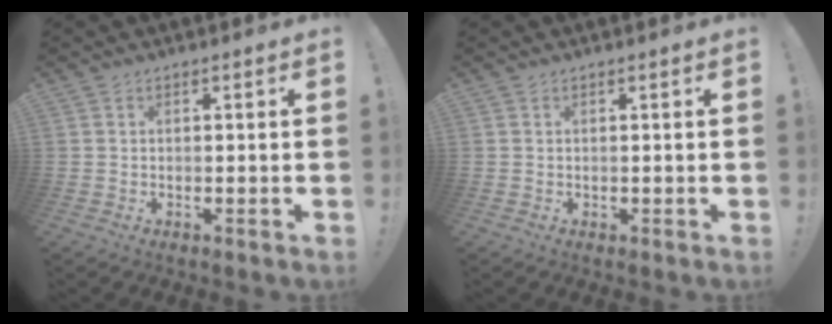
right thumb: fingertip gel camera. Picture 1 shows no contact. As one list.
[{"total": 0.0}]